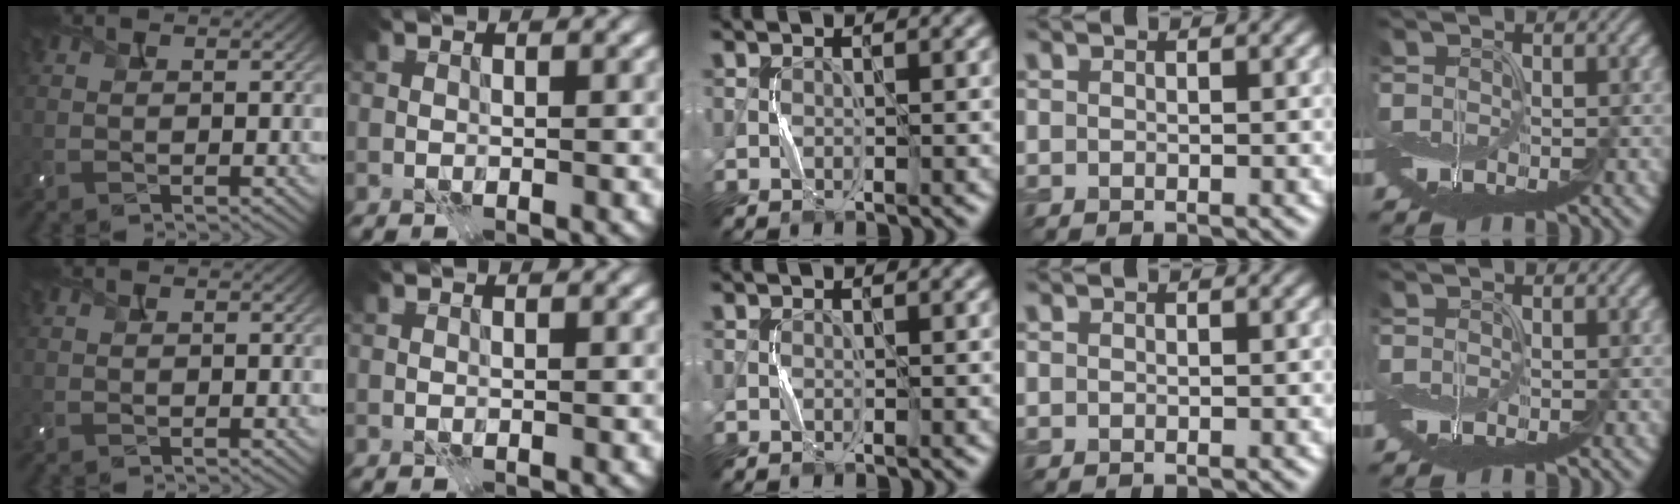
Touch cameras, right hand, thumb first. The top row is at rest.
{}